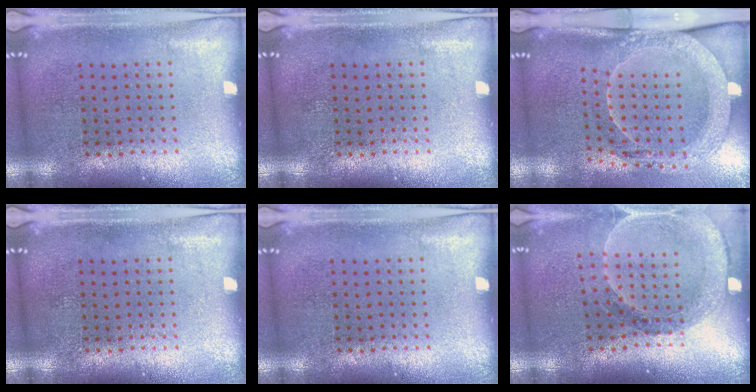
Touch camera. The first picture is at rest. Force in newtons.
{"total": 0.0}
{"total": 2.1, "press": 2.0, "slide": 0.5}
{"total": 0.0}
{"total": 0.0}
{"total": 1.6, "press": 1.6, "slide": 0.2}